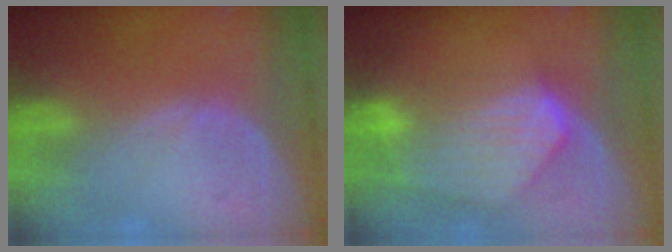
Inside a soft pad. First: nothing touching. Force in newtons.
{"total": 8.8, "press": 7.8, "slide": 4.0}